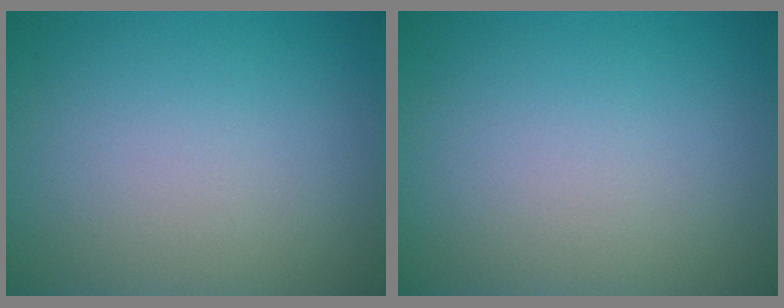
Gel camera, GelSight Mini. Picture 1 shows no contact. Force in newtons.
{"total": 0.0}